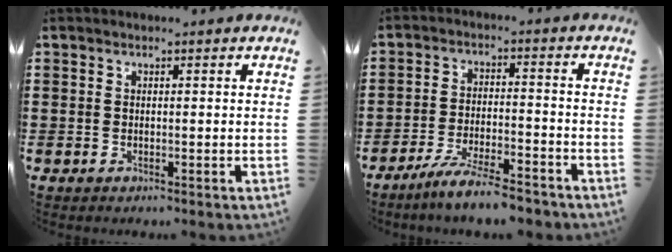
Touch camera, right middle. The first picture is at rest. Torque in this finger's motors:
{"motor_torque": [1.54, -0.59, 0.19, 0.13]}